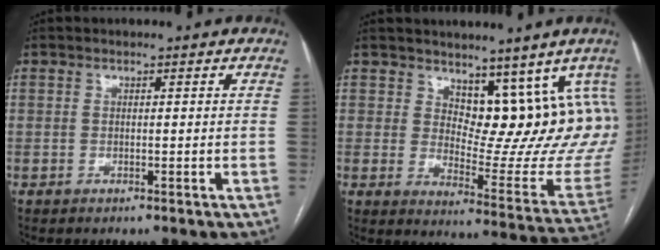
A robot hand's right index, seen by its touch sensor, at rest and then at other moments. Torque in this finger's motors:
{"motor_torque": [0.09, 0.14, 0.01, 0.00]}